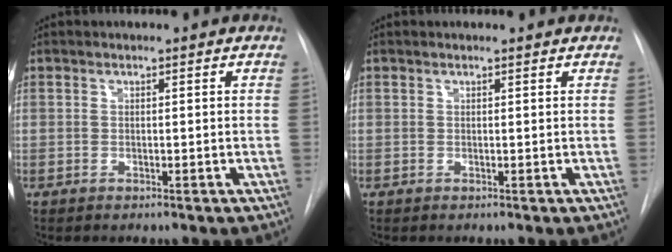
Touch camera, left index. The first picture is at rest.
{"total": 1.1, "force": [1.1, 0.0, 0.1], "torque": [-0.009, 0.006, 0.013]}